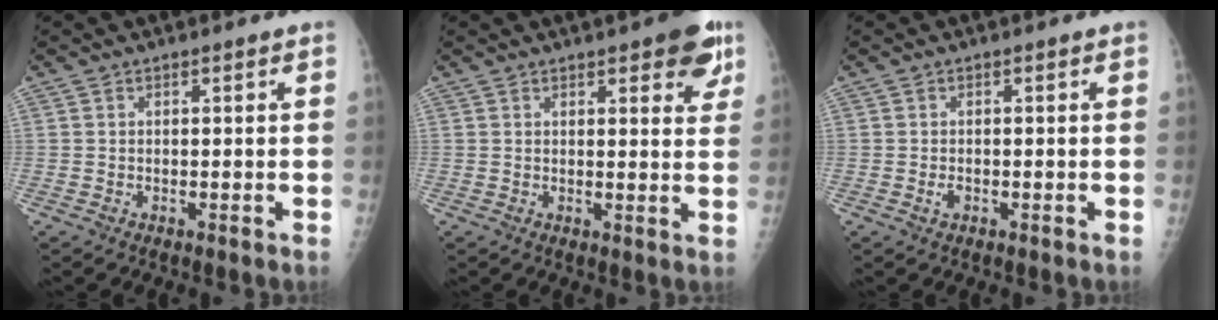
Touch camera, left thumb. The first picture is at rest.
{"total": 8.2, "force": [4.6, 2.7, 6.2], "torque": [-0.049, -0.017, 0.053]}
{"total": 1.2, "force": [-0.2, 0.7, 0.9], "torque": [-0.013, 0.001, -0.002]}